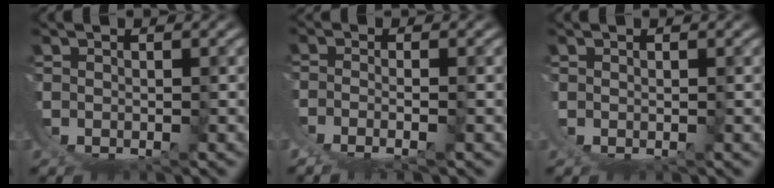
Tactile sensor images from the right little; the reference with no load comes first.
{"total": 2.7, "force": [-0.6, 0.7, 2.5], "torque": [-0.059, -0.017, 0.001]}
{"total": 0.6, "force": [0.6, -0.2, -0.1], "torque": [0.002, 0.002, 0.008]}